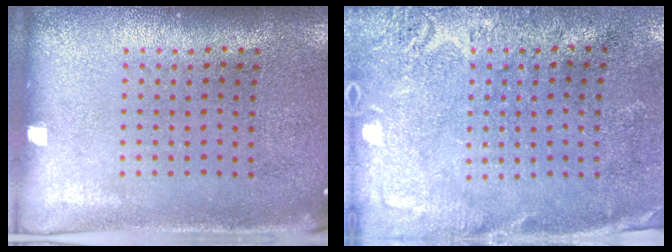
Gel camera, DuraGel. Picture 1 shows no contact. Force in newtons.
{"total": 2.7, "press": 2.4, "slide": 1.3}